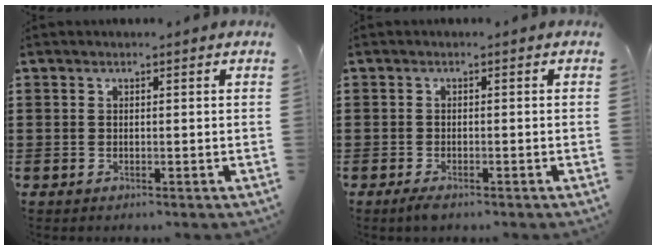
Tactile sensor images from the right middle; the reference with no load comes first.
{"total": 1.2, "force": [-0.8, 0.3, 0.8], "torque": [-0.022, -0.006, -0.018]}